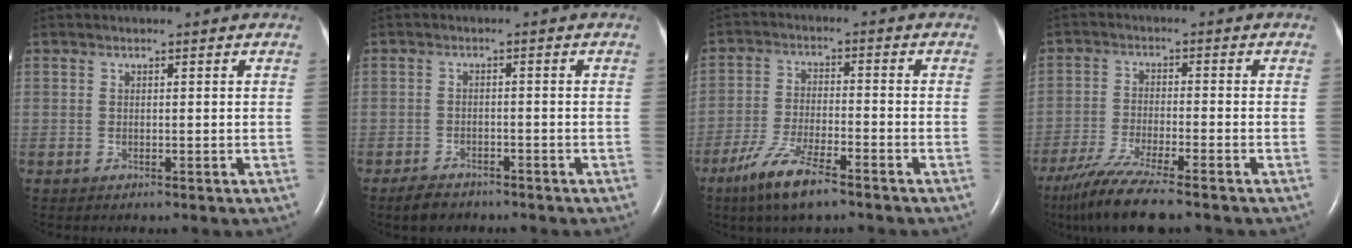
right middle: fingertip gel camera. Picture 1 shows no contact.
{"total": 3.4, "force": [-2.8, 1.4, 1.1], "torque": [-0.027, -0.002, -0.046]}
{"total": 8.6, "force": [-5.9, 1.3, 6.2], "torque": [-0.133, -0.017, -0.108]}
{"total": 9.9, "force": [-7.9, -0.2, 5.9], "torque": [-0.109, -0.032, -0.137]}